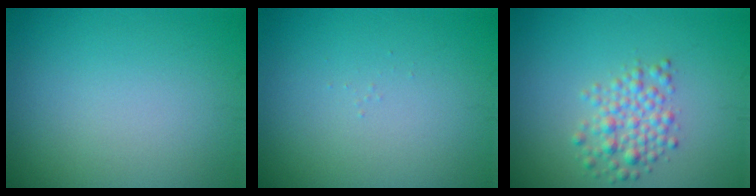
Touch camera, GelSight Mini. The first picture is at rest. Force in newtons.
{"total": 0.0}
{"total": 3.0, "press": 3.0, "slide": 0.2}